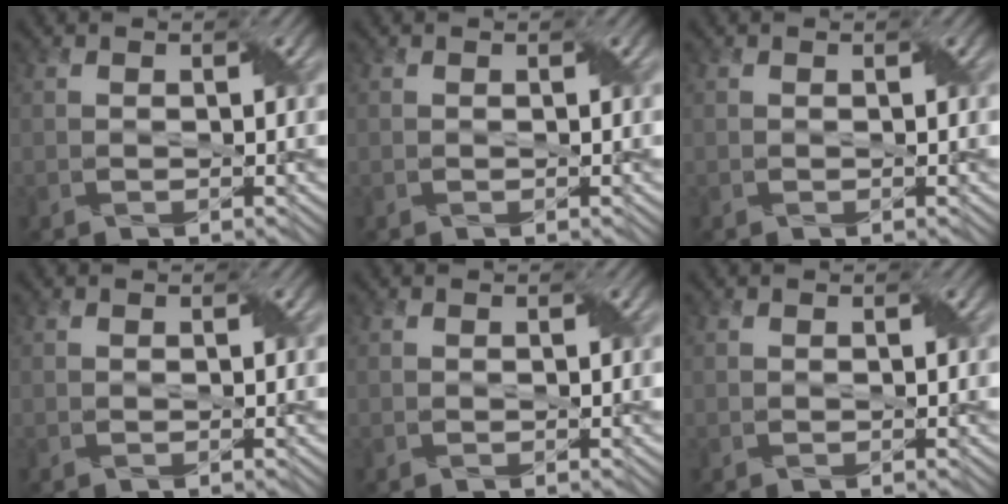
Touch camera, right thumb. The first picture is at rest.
{"total": 0.0}
{"total": 0.0}
{"total": 0.0}
{"total": 0.0}
{"total": 0.0}